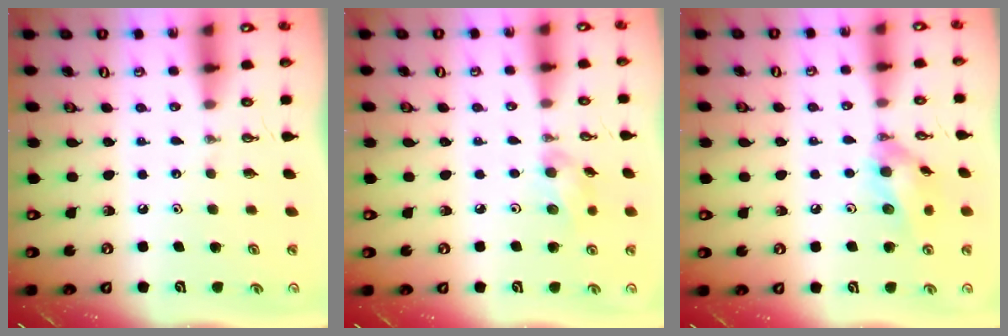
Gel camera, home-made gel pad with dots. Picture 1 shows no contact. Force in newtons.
{"total": 5.9, "press": 5.5, "slide": 2.1}
{"total": 10.9, "press": 10.7, "slide": 1.8}